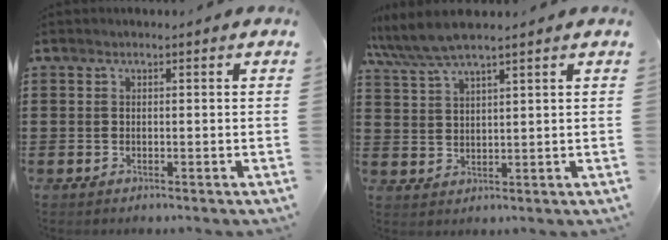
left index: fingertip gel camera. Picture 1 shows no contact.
{"total": 5.3, "force": [4.6, 0.6, 2.6], "torque": [-0.063, -0.010, 0.082]}